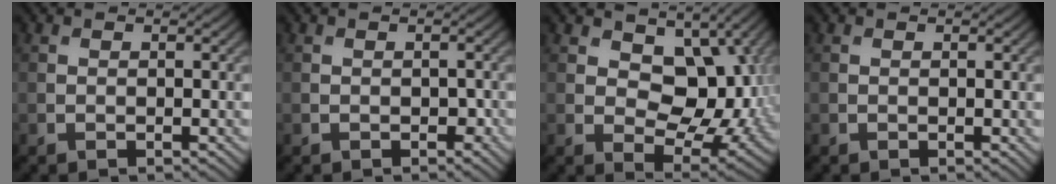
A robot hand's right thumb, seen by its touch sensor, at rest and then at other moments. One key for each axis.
{"total": 0.9, "fx": -0.3, "fy": 0.6, "fz": 0.6, "tx": -0.007, "ty": -0.005, "tz": -0.004}
{"total": 9.8, "fx": 2.2, "fy": 6.5, "fz": 7.0, "tx": -0.106, "ty": -0.014, "tz": 0.029}
{"total": 0.0}